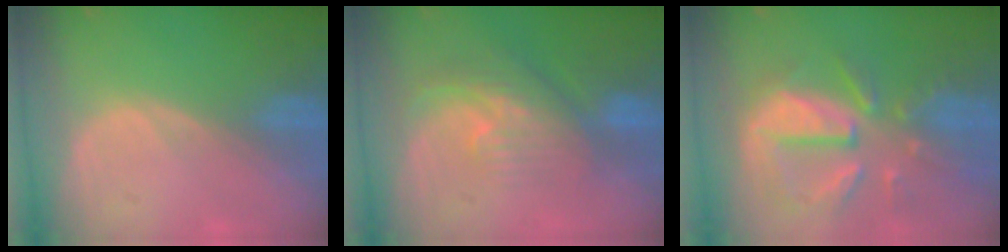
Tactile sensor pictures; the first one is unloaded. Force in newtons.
{"total": 8.0, "press": 7.2, "slide": 3.6}
{"total": 10.7, "press": 9.5, "slide": 5.0}